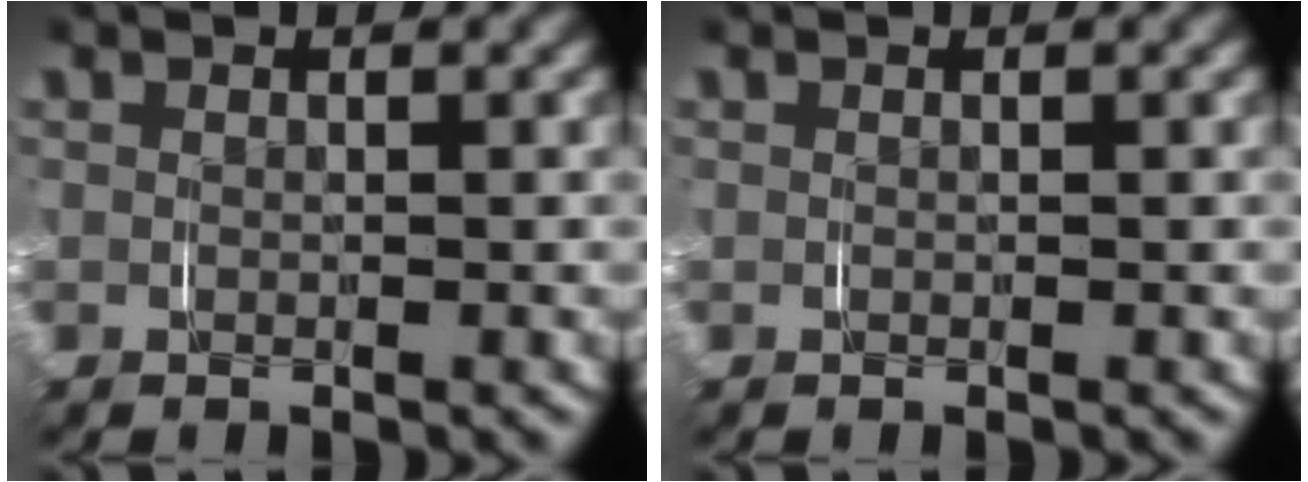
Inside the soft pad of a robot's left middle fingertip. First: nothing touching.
{"total": 0.0}